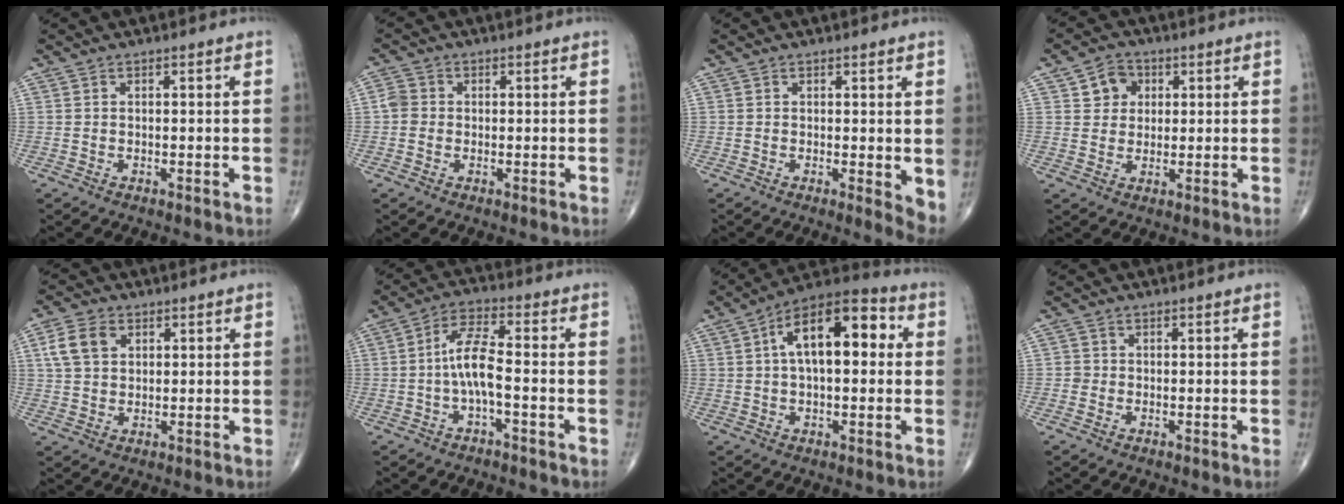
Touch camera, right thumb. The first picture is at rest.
{"total": 2.8, "force": [-0.2, 2.5, 1.1], "torque": [-0.017, 0.006, -0.011]}
{"total": 3.8, "force": [0.5, 1.3, 3.6], "torque": [-0.047, -0.012, 0.006]}
{"total": 5.3, "force": [1.8, 4.6, 2.0], "torque": [-0.003, -0.001, 0.025]}
{"total": 6.7, "force": [2.3, 4.7, 4.1], "torque": [-0.073, 0.004, 0.044]}
{"total": 7.1, "force": [-1.5, 2.1, 6.6], "torque": [-0.133, 0.027, -0.033]}
{"total": 15.3, "force": [2.8, 7.5, 13.1], "torque": [-0.195, 0.035, 0.036]}
{"total": 1.0, "force": [-0.3, 0.9, 0.0], "torque": [0.003, 0.005, -0.009]}